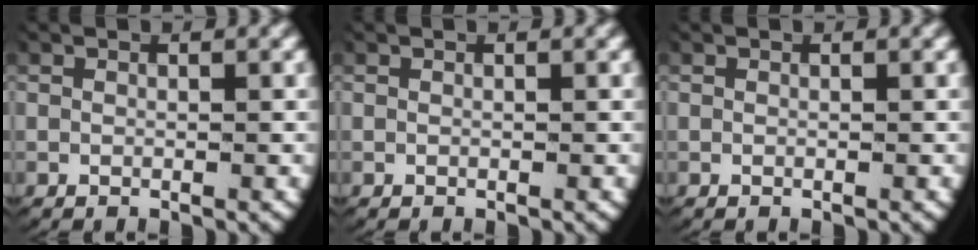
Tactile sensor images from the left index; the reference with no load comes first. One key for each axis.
{"total": 0.0}
{"total": 0.0}